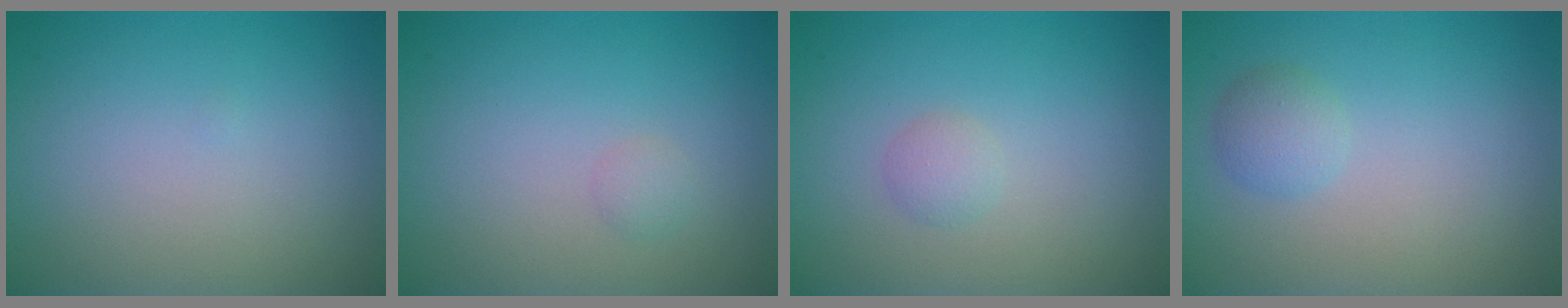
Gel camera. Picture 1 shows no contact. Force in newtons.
{"total": 0.8, "press": 0.8, "slide": 0.0}
{"total": 1.1, "press": 1.1, "slide": 0.0}
{"total": 1.7, "press": 1.7, "slide": 0.1}